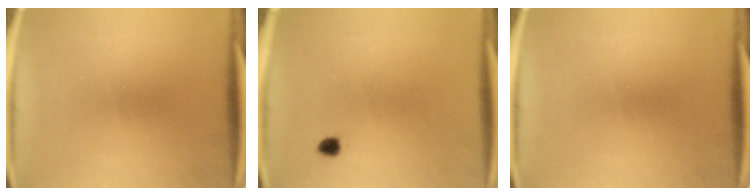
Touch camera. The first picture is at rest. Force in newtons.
{"total": 1.3}
{"total": 0.0}